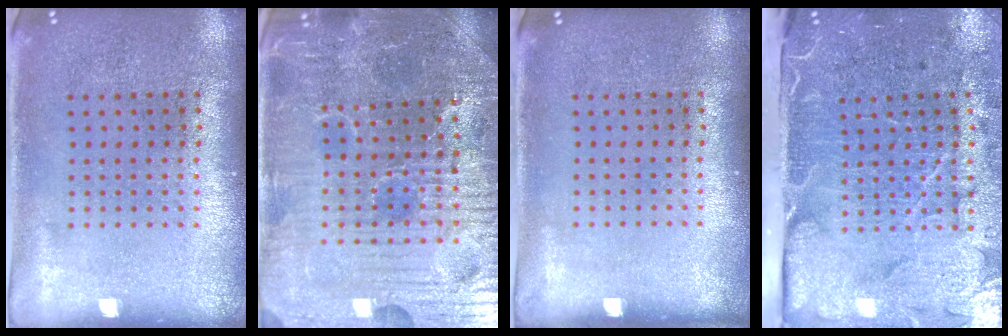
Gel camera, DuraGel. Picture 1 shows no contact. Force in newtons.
{"total": 5.3, "press": 5.1, "slide": 1.5}
{"total": 0.0}
{"total": 4.9, "press": 4.0, "slide": 3.0}